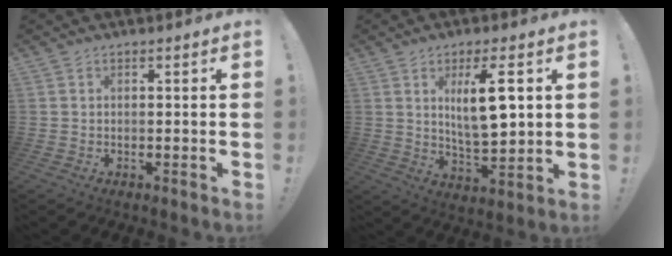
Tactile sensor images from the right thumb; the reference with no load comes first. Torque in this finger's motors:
{"motor_torque": [-0.30, 0.59, 0.46, -0.01, 0.06]}